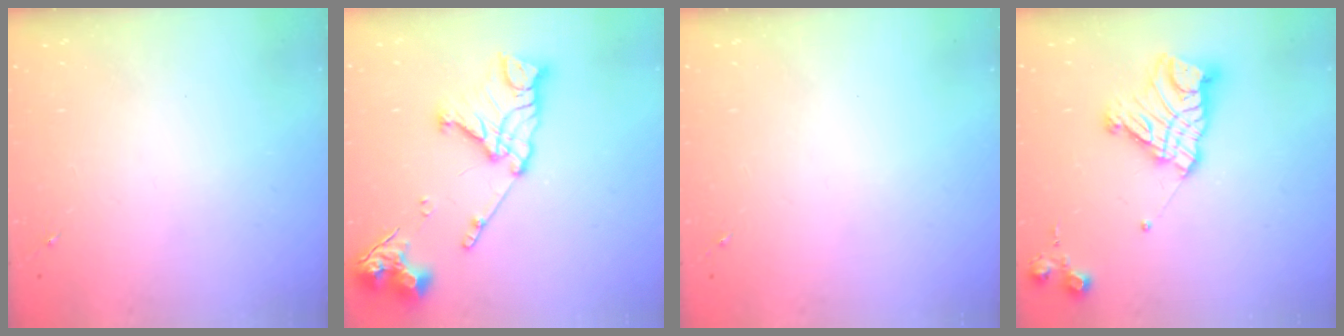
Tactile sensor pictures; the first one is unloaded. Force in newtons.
{"total": 17.1, "press": 17.0, "slide": 1.9}
{"total": 0.0}
{"total": 15.8, "press": 15.8, "slide": 1.3}